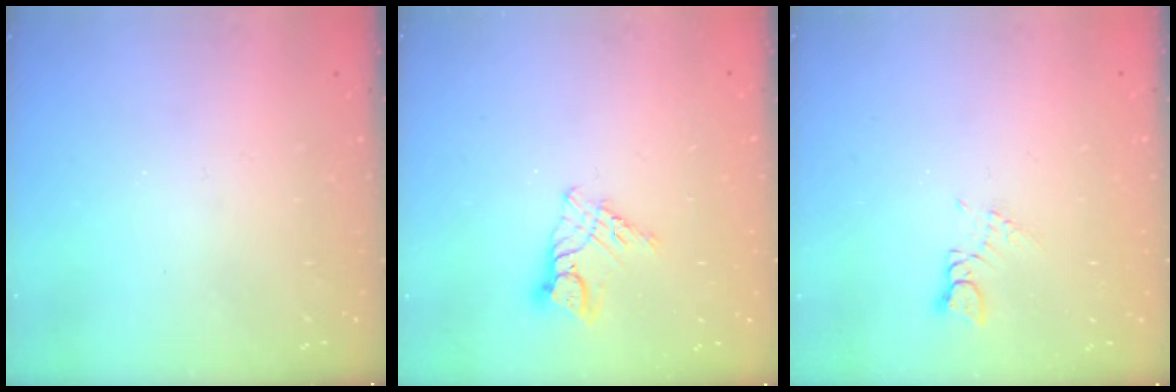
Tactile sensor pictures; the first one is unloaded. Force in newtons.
{"total": 8.1, "press": 8.1, "slide": 0.6}
{"total": 1.3, "press": 1.3, "slide": 0.2}